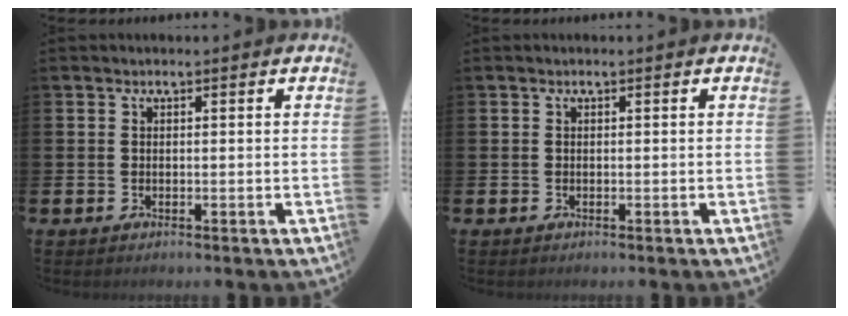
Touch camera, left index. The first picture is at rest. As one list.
[{"total": 0.0}]